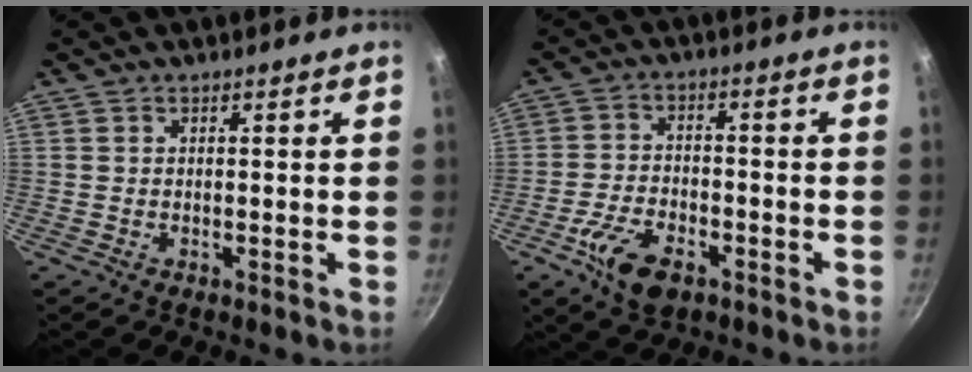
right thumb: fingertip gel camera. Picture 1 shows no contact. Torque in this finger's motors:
{"motor_torque": [2.52, 2.49, 1.11, -0.96, 0.07]}